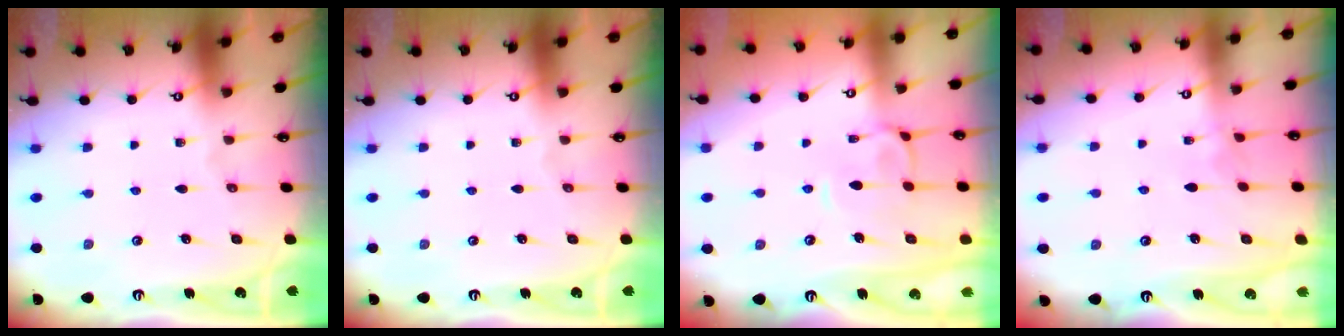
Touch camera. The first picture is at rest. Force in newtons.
{"total": 0.0}
{"total": 1.8, "press": 1.5, "slide": 0.9}
{"total": 3.0, "press": 3.0, "slide": 0.3}